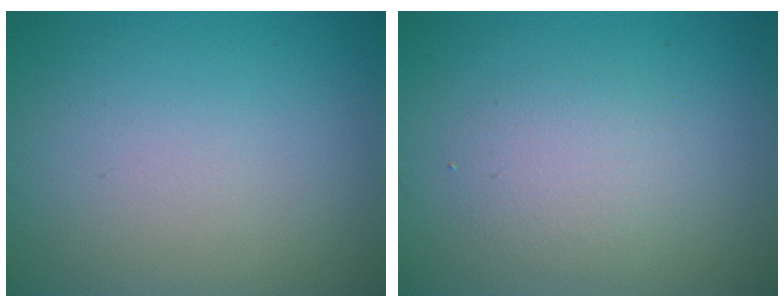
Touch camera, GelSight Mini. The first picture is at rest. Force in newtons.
{"total": 2.4, "press": 2.4, "slide": 0.0}